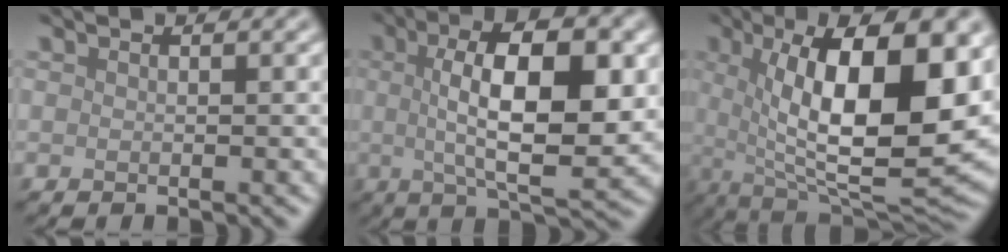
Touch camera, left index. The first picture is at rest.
{"total": 10.1, "force": [1.3, 3.3, 9.4], "torque": [-0.137, 0.009, 0.018]}
{"total": 15.3, "force": [2.4, 5.6, 14.1], "torque": [-0.188, -0.003, 0.033]}